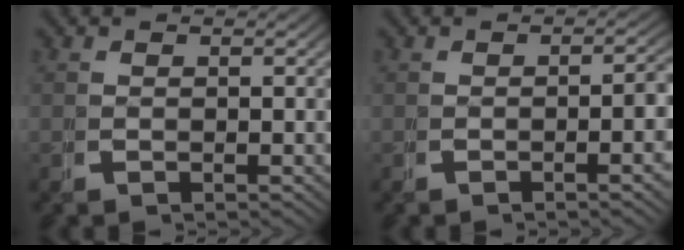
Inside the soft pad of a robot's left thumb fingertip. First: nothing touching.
{"total": 3.0, "force": [-0.6, 0.3, 2.9], "torque": [-0.043, 0.005, -0.009]}